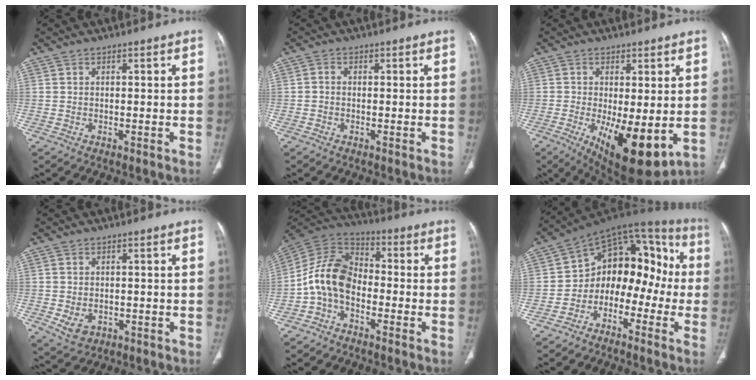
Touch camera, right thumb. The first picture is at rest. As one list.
[{"total": 0.9, "force": [-0.2, 0.8, 0.5], "torque": [-0.006, 0.002, -0.006]}, {"total": 13.6, "force": [-2.9, 5.1, 12.3], "torque": [-0.190, -0.030, -0.026]}, {"total": 4.0, "force": [-0.9, 3.1, 2.3], "torque": [-0.038, 0.001, -0.003]}, {"total": 10.9, "force": [-3.1, 7.3, 7.4], "torque": [-0.136, 0.053, -0.074]}, {"total": 15.1, "force": [-3.9, 10.8, 9.9], "torque": [-0.081, 0.100, -0.075]}]